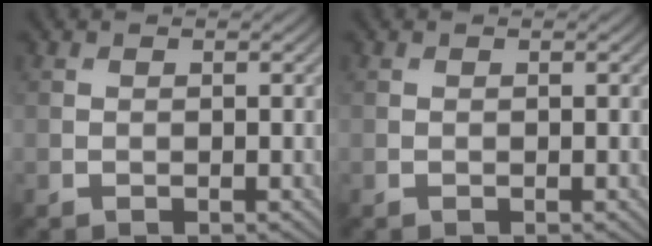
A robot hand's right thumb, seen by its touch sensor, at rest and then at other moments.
{"total": 0.0}